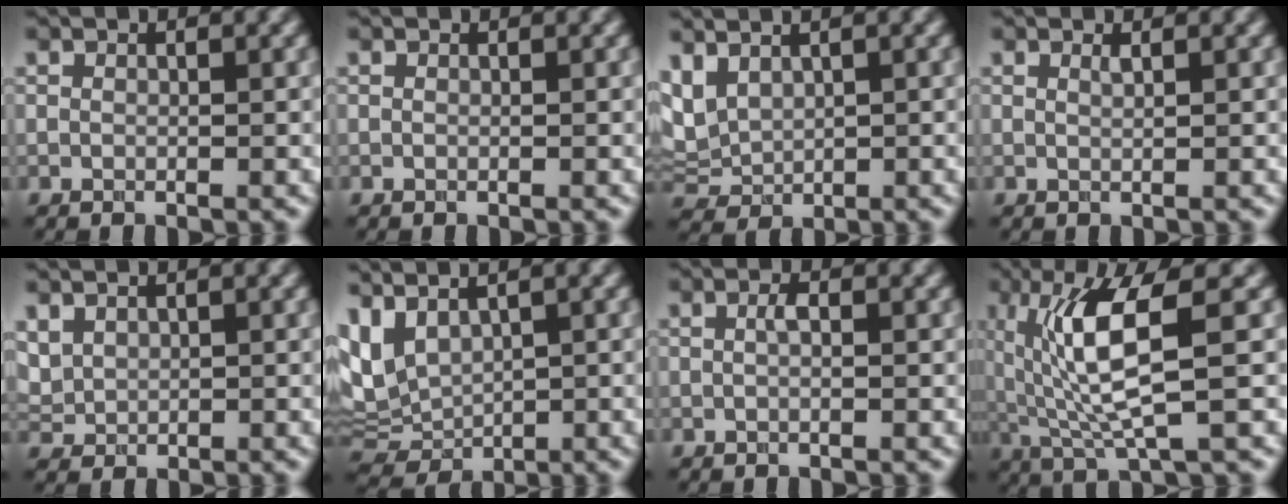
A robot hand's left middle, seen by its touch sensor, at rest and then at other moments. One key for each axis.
{"total": 0.0}
{"total": 3.9, "fx": 2.0, "fy": 2.4, "fz": 2.5, "tx": -0.061, "ty": 0.007, "tz": 0.051}
{"total": 0.6, "fx": 0.2, "fy": 0.2, "fz": 0.5, "tx": -0.004, "ty": 0.000, "tz": 0.005}
{"total": 1.8, "fx": 0.9, "fy": 1.2, "fz": 0.8, "tx": -0.023, "ty": 0.003, "tz": 0.029}
{"total": 5.4, "fx": 2.1, "fy": 2.9, "fz": 4.0, "tx": -0.093, "ty": -0.002, "tz": 0.052}
{"total": 0.9, "fx": -0.1, "fy": 0.2, "fz": 0.9, "tx": -0.020, "ty": 0.002, "tz": 0.002}
{"total": 7.5, "fx": 1.3, "fy": 1.7, "fz": 7.2, "tx": -0.132, "ty": -0.008, "tz": 0.031}